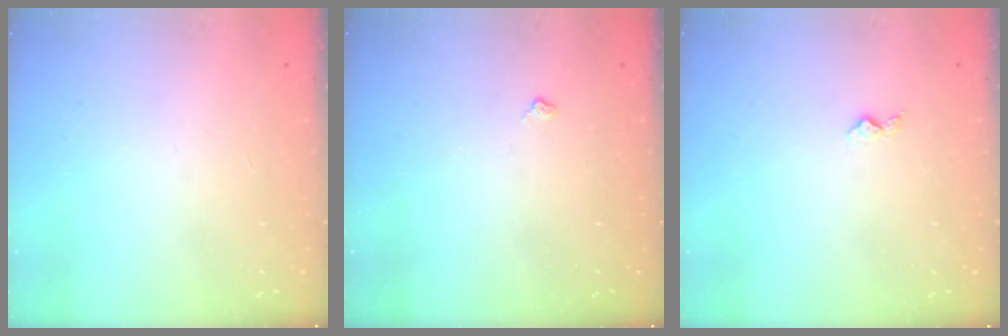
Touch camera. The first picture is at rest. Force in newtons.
{"total": 4.2, "press": 4.2, "slide": 0.5}
{"total": 3.4, "press": 3.4, "slide": 0.5}